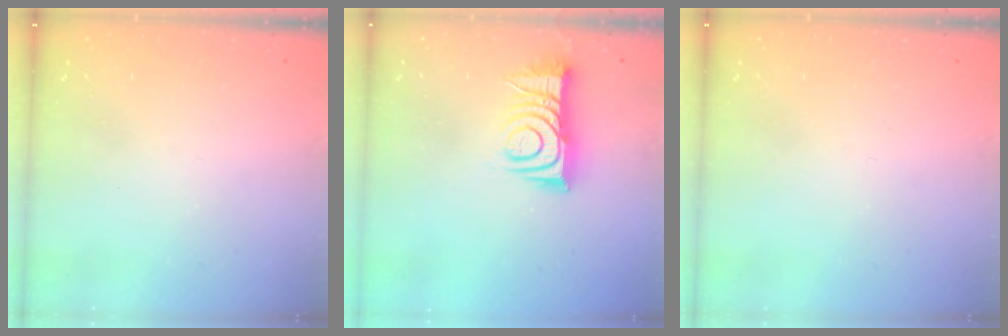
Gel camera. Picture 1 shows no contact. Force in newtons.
{"total": 10.8, "press": 10.8, "slide": 0.3}
{"total": 0.0}